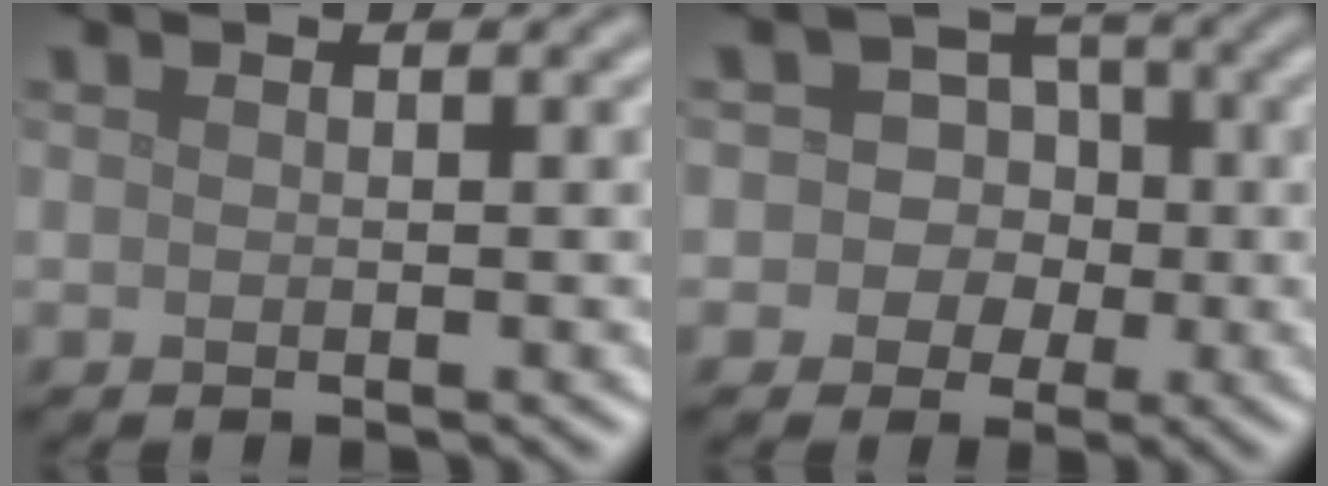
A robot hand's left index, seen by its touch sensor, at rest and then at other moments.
{"total": 4.8, "force": [0.1, 4.6, 1.6], "torque": [0.006, 0.029, -0.035]}